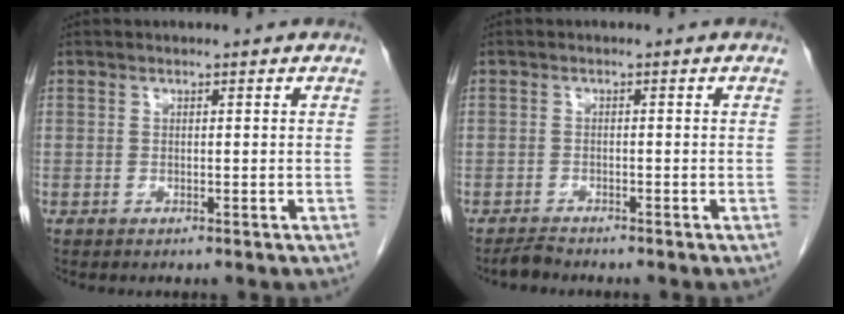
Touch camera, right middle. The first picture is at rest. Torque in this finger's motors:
{"motor_torque": [0.05, 0.04, 0.01, 0.00]}